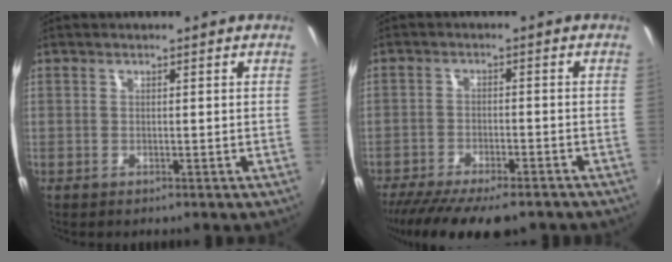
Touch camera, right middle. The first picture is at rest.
{"total": 14.8, "force": [-12.1, 3.6, 7.8], "torque": [-0.161, -0.050, -0.187]}